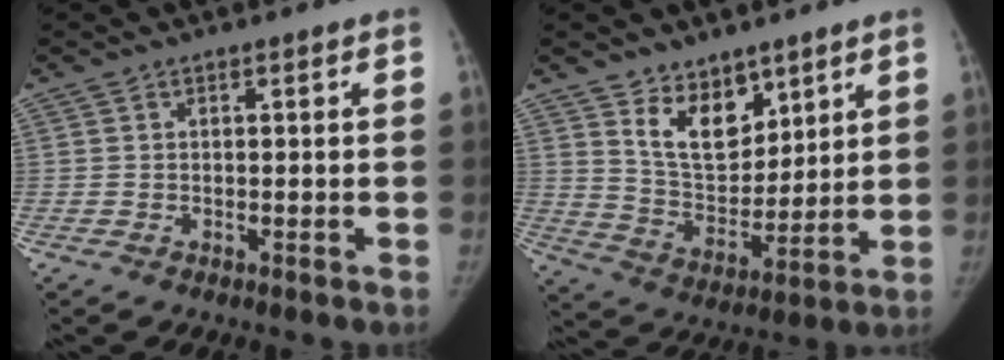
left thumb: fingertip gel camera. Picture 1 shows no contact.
{"total": 11.2, "force": [7.1, 6.5, 5.7], "torque": [-0.058, -0.059, 0.137]}